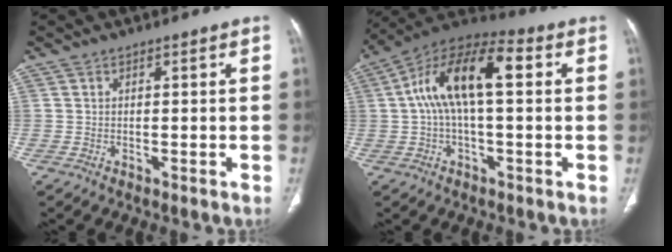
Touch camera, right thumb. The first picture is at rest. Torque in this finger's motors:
{"motor_torque": [-0.46, 1.15, 1.16, 0.45, 0.23]}